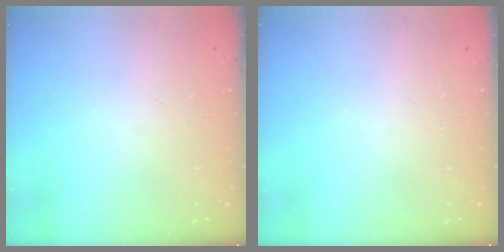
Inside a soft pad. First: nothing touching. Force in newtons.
{"total": 0.0}